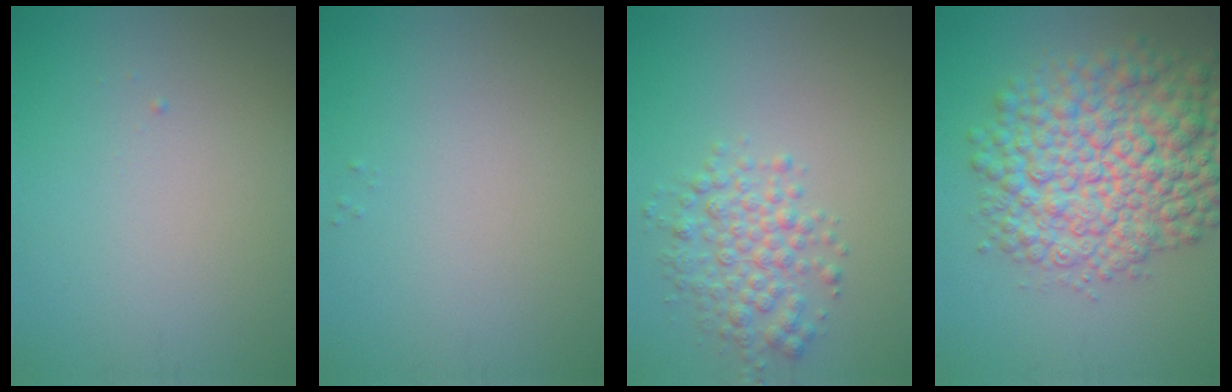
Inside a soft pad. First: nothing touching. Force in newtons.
{"total": 0.0}
{"total": 3.6, "press": 3.6, "slide": 0.0}
{"total": 10.9, "press": 10.9, "slide": 0.2}